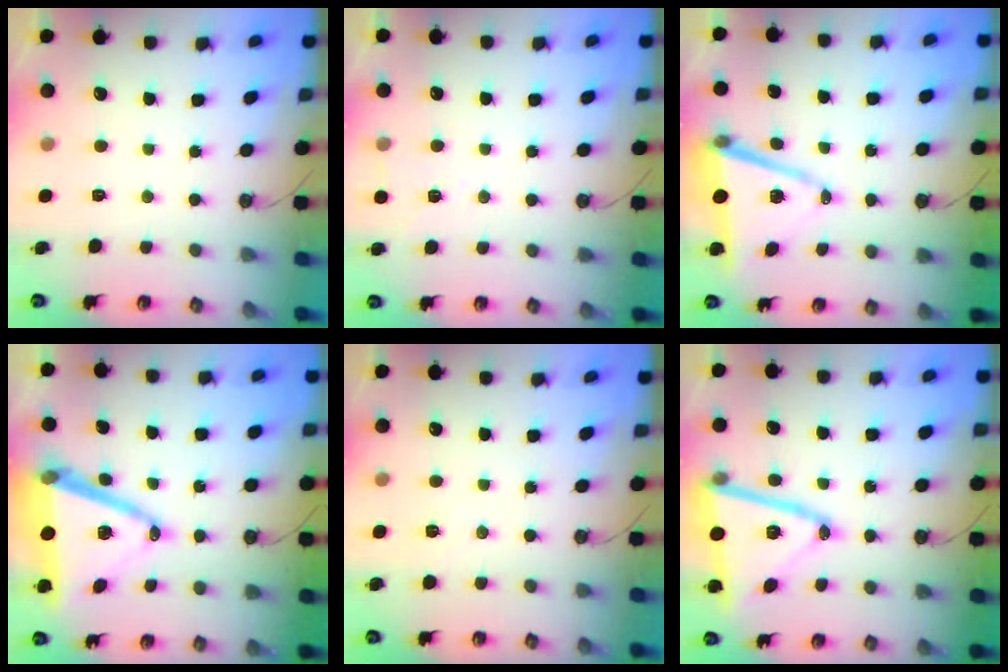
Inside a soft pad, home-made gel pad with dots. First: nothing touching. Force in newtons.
{"total": 4.7, "press": 3.0, "slide": 3.6}
{"total": 10.0, "press": 9.1, "slide": 4.1}
{"total": 17.9, "press": 17.5, "slide": 3.9}
{"total": 4.5, "press": 3.9, "slide": 2.3}
{"total": 18.6, "press": 18.5, "slide": 1.7}